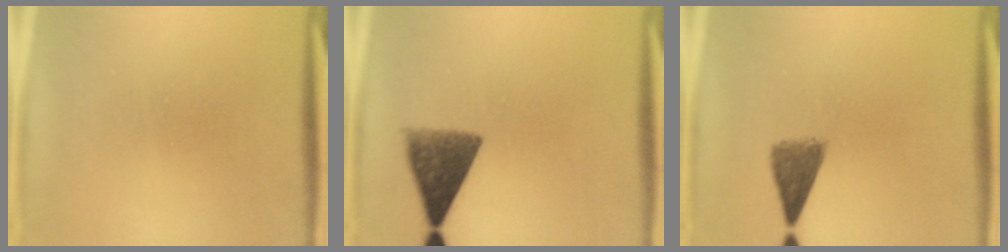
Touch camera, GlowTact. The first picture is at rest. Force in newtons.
{"total": 8.7}
{"total": 5.0}